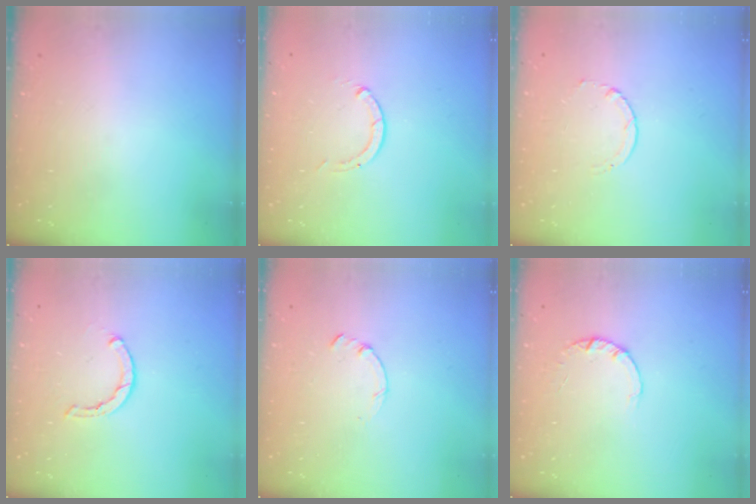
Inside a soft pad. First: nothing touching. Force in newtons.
{"total": 0.0}
{"total": 1.7, "press": 1.7, "slide": 0.2}
{"total": 1.7, "press": 1.6, "slide": 0.3}
{"total": 0.0}
{"total": 1.8, "press": 1.8, "slide": 0.1}